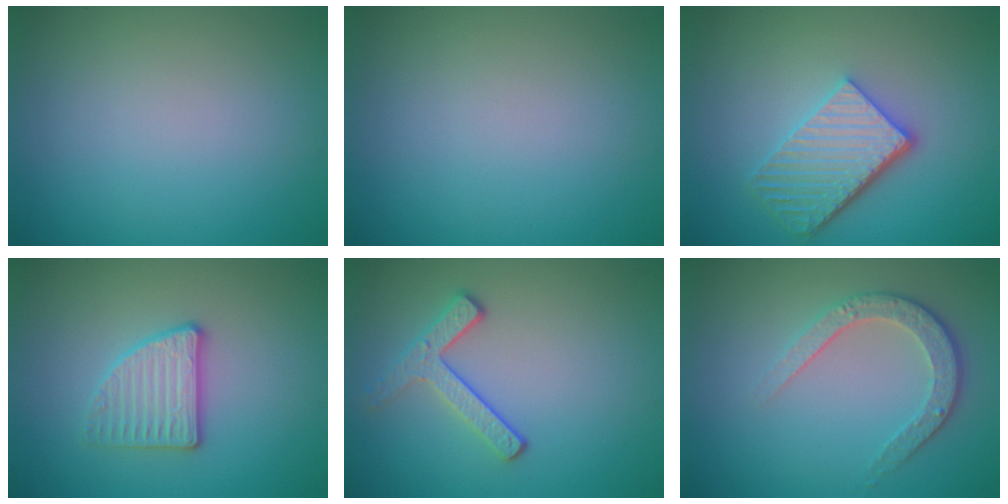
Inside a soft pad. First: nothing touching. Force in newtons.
{"total": 0.0}
{"total": 4.9, "press": 3.9, "slide": 3.1}
{"total": 2.9, "press": 2.8, "slide": 0.7}
{"total": 2.7, "press": 2.3, "slide": 1.3}
{"total": 3.5, "press": 2.8, "slide": 2.2}